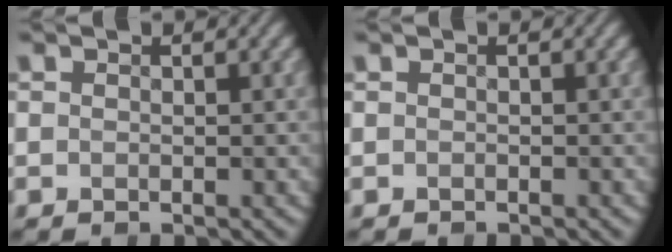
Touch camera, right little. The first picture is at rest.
{"total": 0.0}